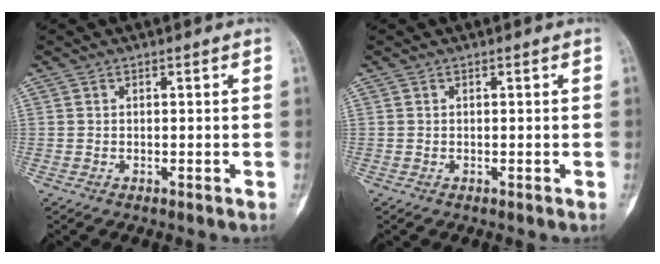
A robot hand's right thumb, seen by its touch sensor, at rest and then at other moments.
{"total": 0.0}